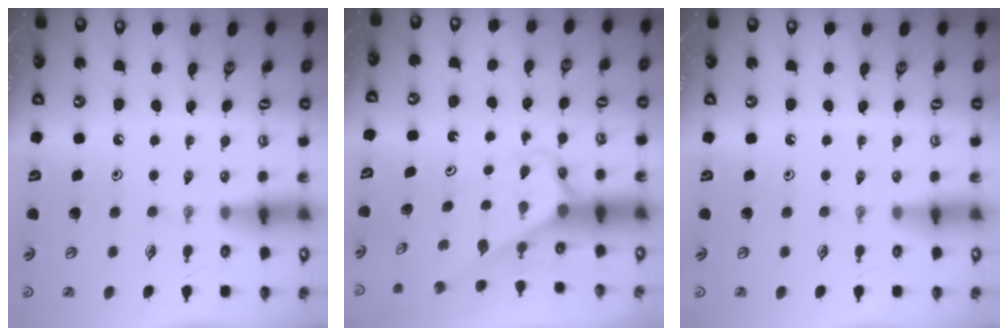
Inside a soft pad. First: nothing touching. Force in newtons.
{"total": 2.6, "press": 2.6, "slide": 0.2}
{"total": 0.0}